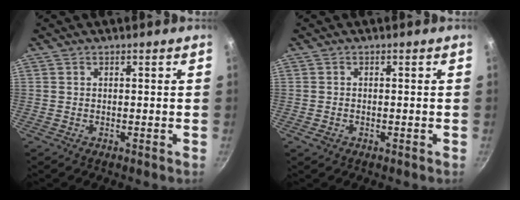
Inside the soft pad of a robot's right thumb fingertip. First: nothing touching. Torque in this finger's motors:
{"motor_torque": [0.20, 0.05, -0.32, -0.11, -0.02]}